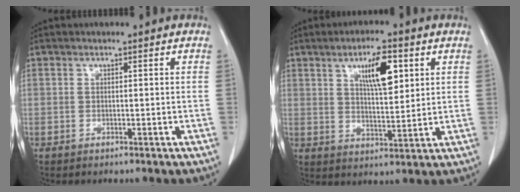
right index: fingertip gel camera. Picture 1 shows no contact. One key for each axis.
{"total": 8.3, "fx": 3.5, "fy": 2.2, "fz": 7.2, "tx": -0.124, "ty": 0.002, "tz": 0.062}